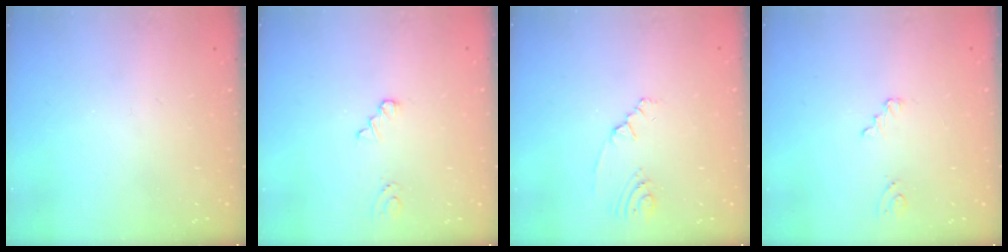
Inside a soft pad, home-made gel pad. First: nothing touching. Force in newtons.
{"total": 1.0, "press": 1.0, "slide": 0.1}
{"total": 2.5, "press": 2.3, "slide": 1.0}
{"total": 2.6, "press": 2.6, "slide": 0.3}